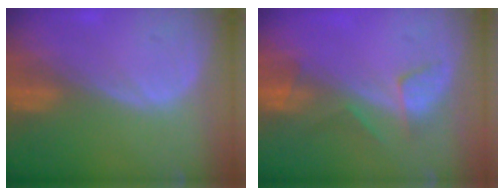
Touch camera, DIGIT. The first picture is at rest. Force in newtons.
{"total": 4.2, "press": 4.1, "slide": 1.3}